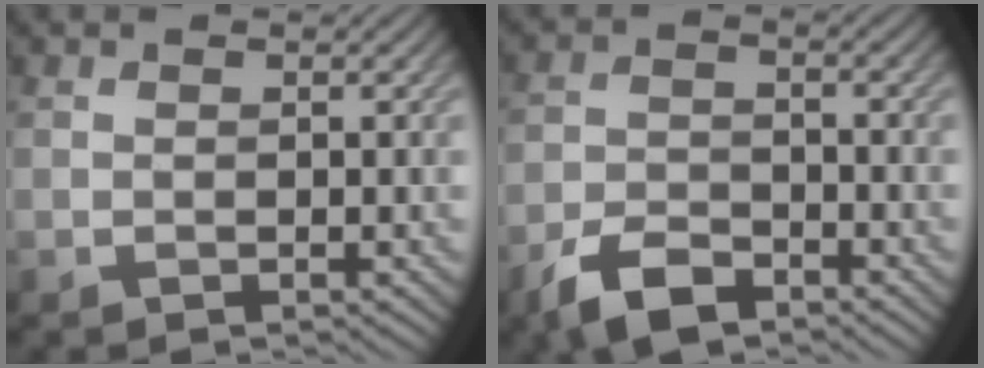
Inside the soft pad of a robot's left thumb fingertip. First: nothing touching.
{"total": 5.8, "force": [-4.2, 2.6, 3.1], "torque": [-0.061, -0.003, -0.087]}